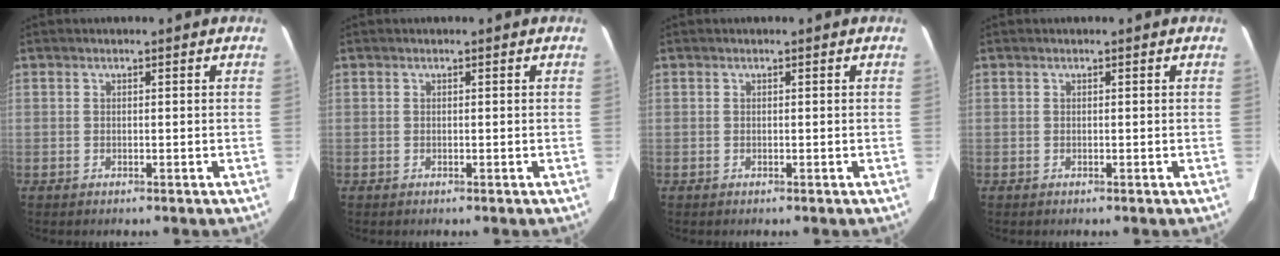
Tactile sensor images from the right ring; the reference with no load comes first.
{"total": 0.0}
{"total": 0.0}
{"total": 0.0}